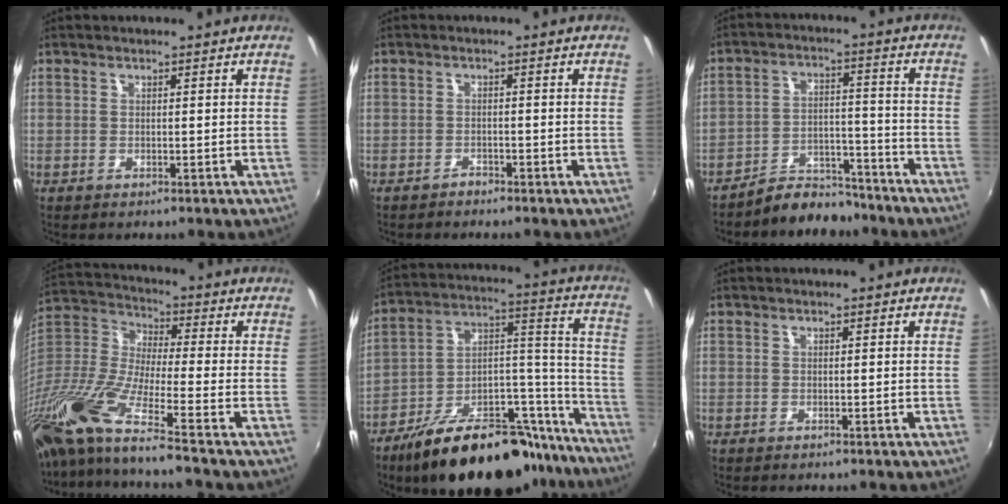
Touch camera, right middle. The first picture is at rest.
{"total": 1.5, "force": [-1.4, 0.5, 0.1], "torque": [-0.008, 0.001, -0.023]}
{"total": 8.9, "force": [-8.2, 3.2, 1.4], "torque": [-0.035, 0.028, -0.122]}
{"total": 17.9, "force": [-13.4, -0.1, 11.8], "torque": [-0.226, -0.044, -0.268]}
{"total": 27.2, "force": [-19.8, 11.6, 14.6], "torque": [-0.197, 0.055, -0.283]}
{"total": 0.0}